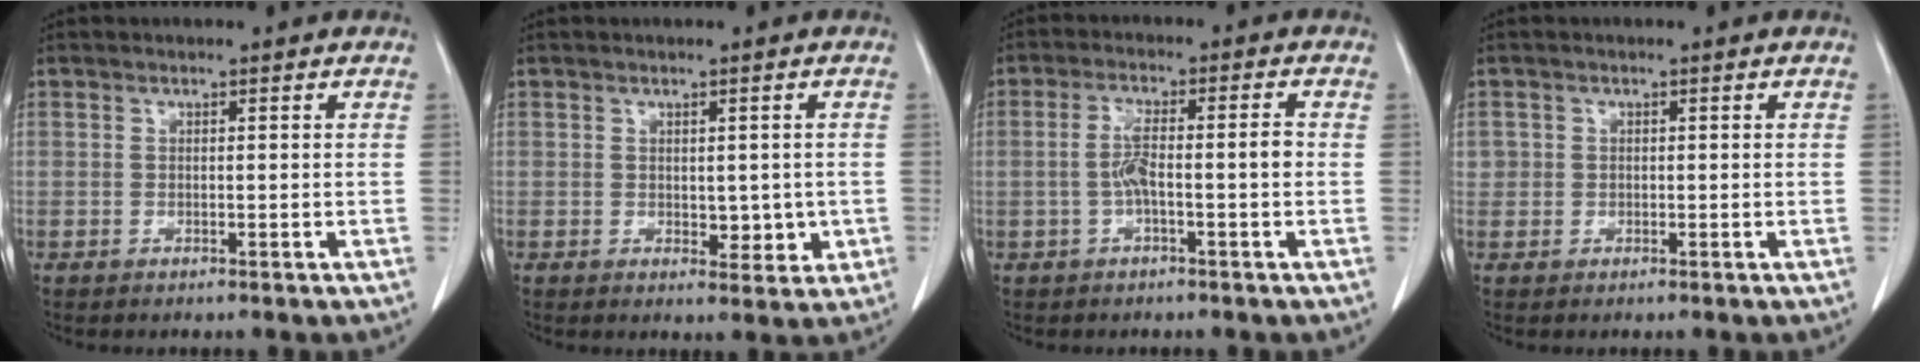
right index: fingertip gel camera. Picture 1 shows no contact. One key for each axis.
{"total": 3.8, "fx": -0.3, "fy": 2.2, "fz": 3.1, "tx": -0.028, "ty": -0.005, "tz": 0.005}
{"total": 5.3, "fx": -0.8, "fy": 0.7, "fz": 5.2, "tx": -0.100, "ty": 0.015, "tz": -0.014}
{"total": 1.5, "fx": 0.2, "fy": 1.5, "fz": 0.2, "tx": 0.010, "ty": 0.005, "tz": 0.001}